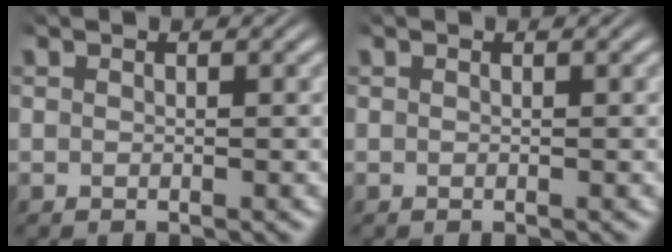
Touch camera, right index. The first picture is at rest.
{"total": 0.0}